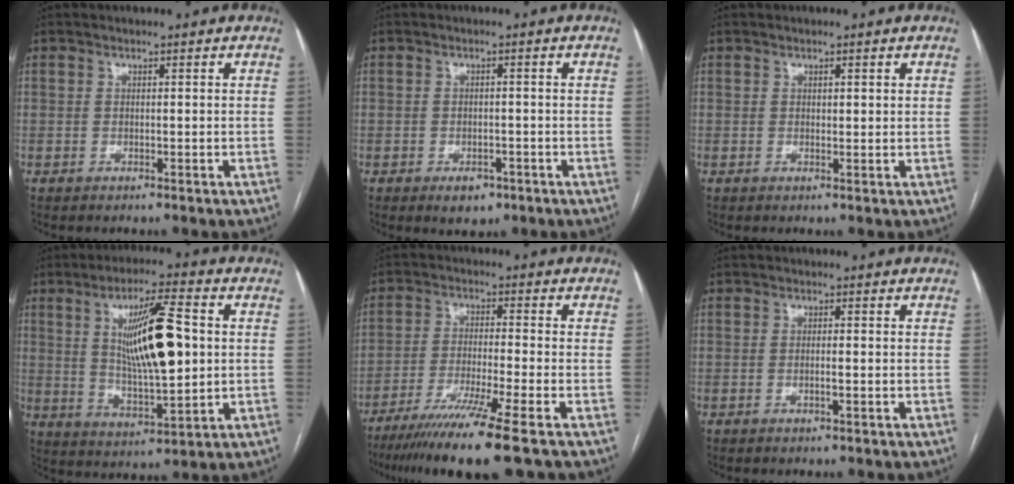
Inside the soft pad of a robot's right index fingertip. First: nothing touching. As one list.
[{"total": 3.5, "force": [-2.0, 2.1, 1.9], "torque": [-0.023, 0.001, -0.019]}, {"total": 1.2, "force": [0.6, 0.4, 1.0], "torque": [-0.015, -0.001, 0.008]}, {"total": 13.7, "force": [2.3, 2.5, 13.3], "torque": [-0.233, 0.003, 0.041]}, {"total": 12.3, "force": [-8.6, -1.7, 8.6], "torque": [-0.149, -0.037, -0.142]}, {"total": 1.3, "force": [-0.4, 0.1, 1.2], "torque": [-0.023, -0.001, -0.007]}]